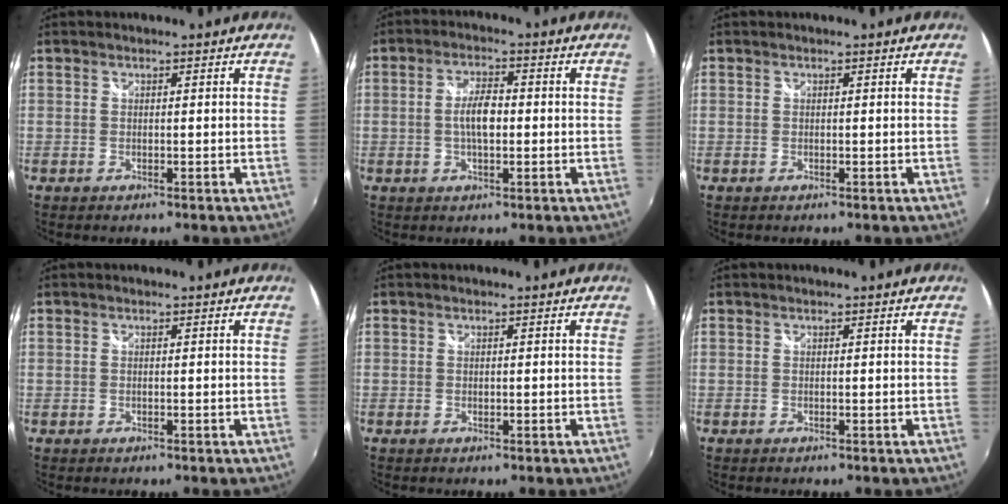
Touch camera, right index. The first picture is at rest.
{"total": 5.3, "force": [-0.4, 2.1, 4.9], "torque": [-0.091, 0.006, -0.007]}
{"total": 0.0}
{"total": 0.0}
{"total": 0.0}
{"total": 0.0}